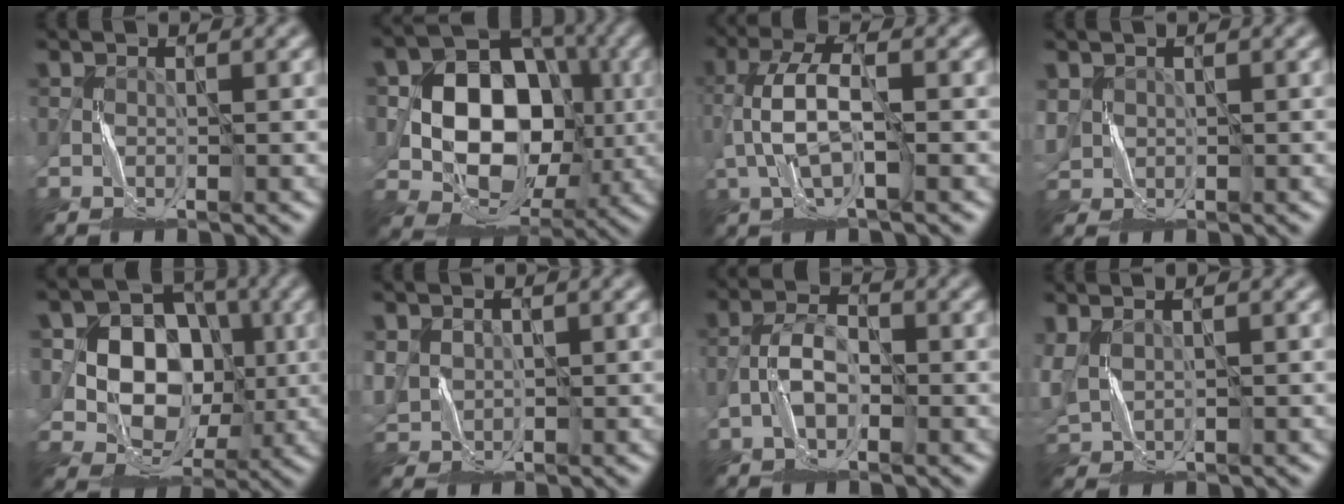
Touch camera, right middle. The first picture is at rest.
{"total": 11.9, "force": [-0.4, 9.4, 7.3], "torque": [-0.094, 0.002, -0.013]}
{"total": 4.3, "force": [-1.1, 1.5, 3.9], "torque": [-0.091, 0.013, -0.026]}
{"total": 2.2, "force": [0.6, 2.0, 0.8], "torque": [-0.029, 0.000, 0.016]}
{"total": 9.6, "force": [0.3, 8.2, 5.0], "torque": [-0.076, 0.014, -0.005]}
{"total": 2.2, "force": [0.8, 2.0, 0.6], "torque": [-0.026, 0.001, 0.021]}
{"total": 2.9, "force": [-1.7, 1.4, 1.9], "torque": [-0.035, 0.009, -0.037]}
{"total": 3.0, "force": [1.3, 1.7, 2.1], "torque": [-0.067, 0.005, 0.030]}